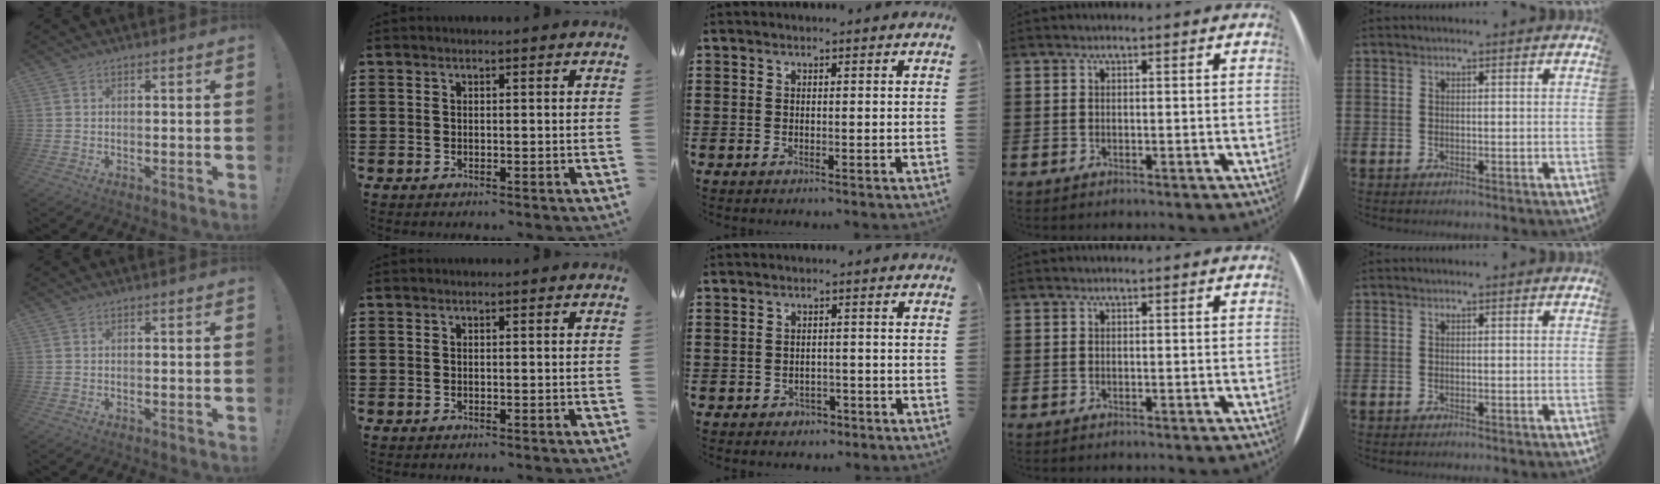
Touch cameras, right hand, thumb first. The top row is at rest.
{"middle": {"total": 1.5, "force": [-1.3, 0.9, 0.1], "torque": [-0.008, 0.000, -0.030]}}